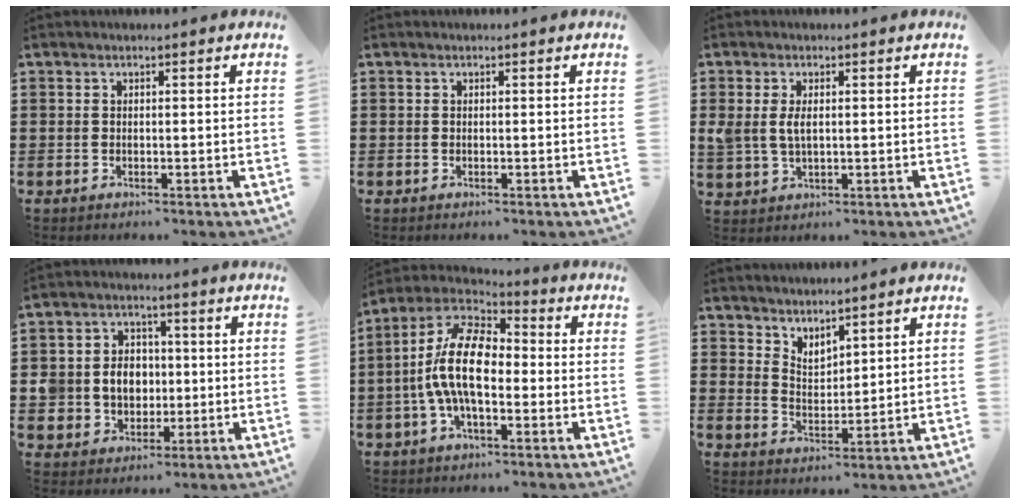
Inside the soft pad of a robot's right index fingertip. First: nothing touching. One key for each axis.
{"total": 0.0}
{"total": 3.8, "fx": 0.7, "fy": 2.0, "fz": 3.1, "tx": -0.080, "ty": 0.002, "tz": 0.006}
{"total": 6.8, "fx": 0.0, "fy": 6.0, "fz": 3.1, "tx": -0.078, "ty": 0.017, "tz": -0.002}
{"total": 12.3, "fx": -1.0, "fy": 5.4, "fz": 11.0, "tx": -0.257, "ty": -0.005, "tz": -0.029}
{"total": 3.3, "fx": 3.3, "fy": 0.6, "fz": -0.4, "tx": -0.003, "ty": -0.010, "tz": 0.063}